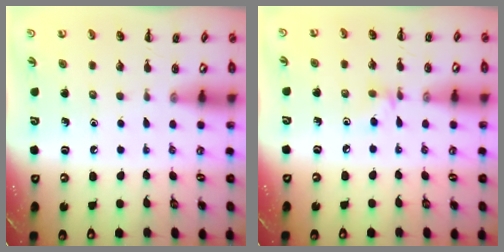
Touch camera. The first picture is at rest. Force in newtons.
{"total": 4.2, "press": 3.9, "slide": 1.5}